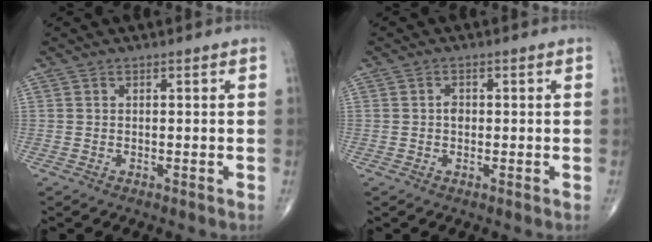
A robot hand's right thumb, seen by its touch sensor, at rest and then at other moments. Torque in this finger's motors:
{"motor_torque": [0.50, 0.43, 0.10, -0.26, 0.04]}